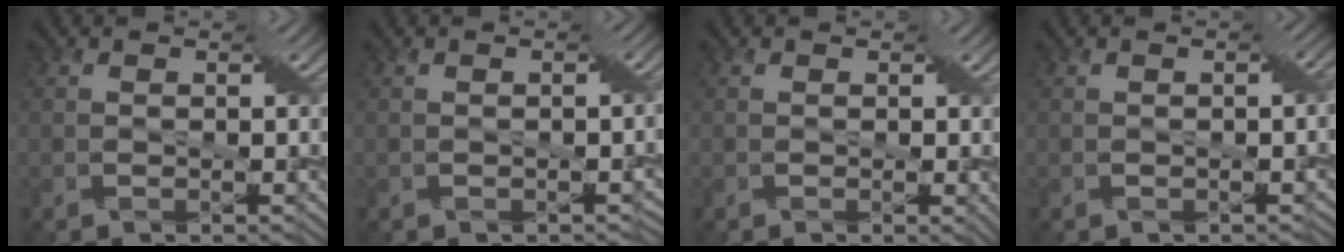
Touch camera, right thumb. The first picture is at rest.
{"total": 1.9, "force": [-0.5, 1.3, 1.3], "torque": [-0.005, -0.009, -0.005]}
{"total": 2.1, "force": [0.1, 1.1, 1.7], "torque": [-0.016, -0.006, 0.005]}
{"total": 1.8, "force": [-0.4, 1.2, 1.2], "torque": [-0.008, -0.008, -0.006]}